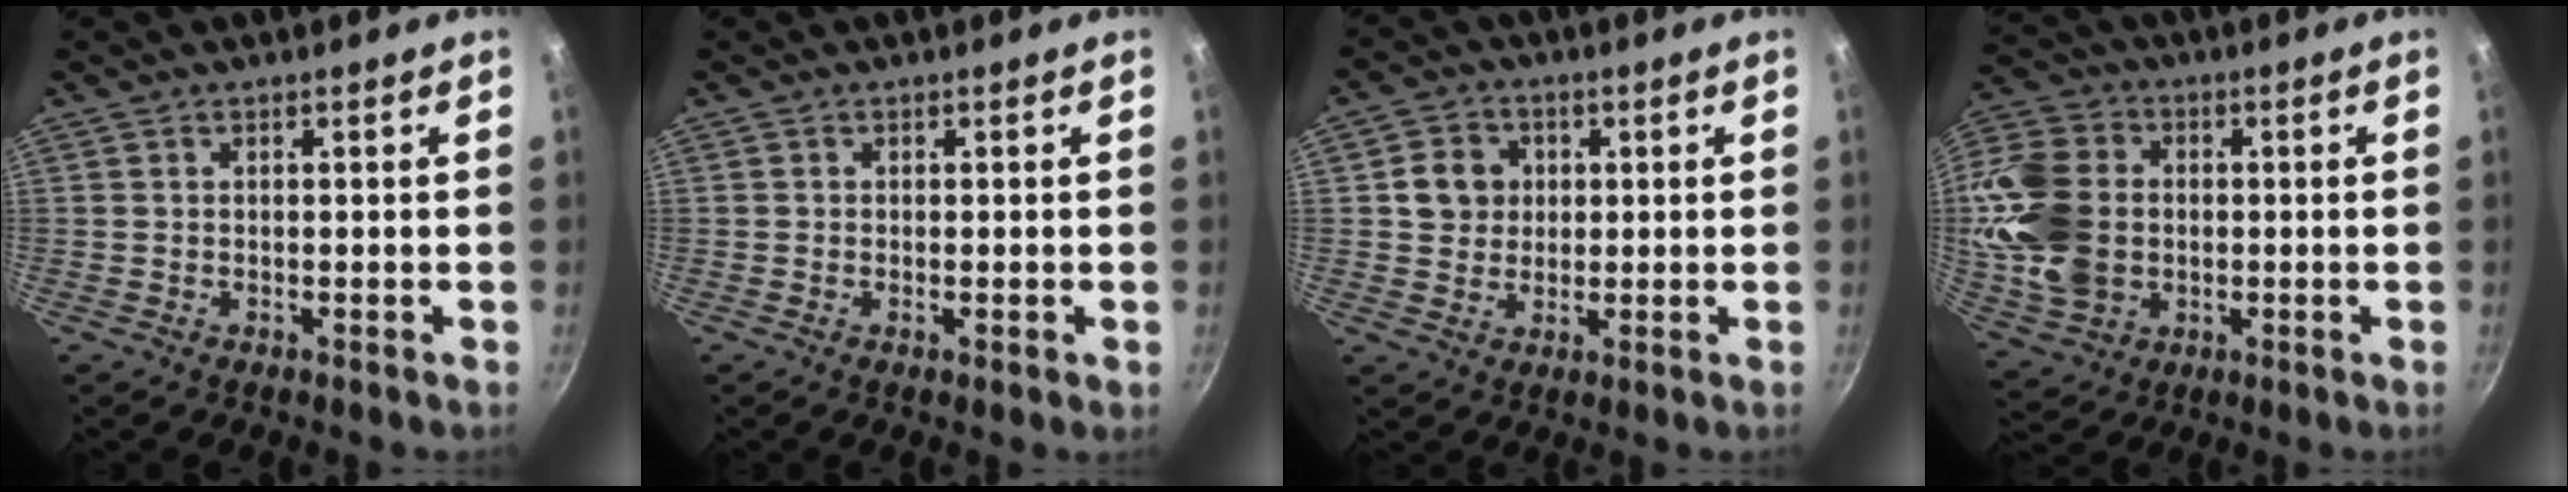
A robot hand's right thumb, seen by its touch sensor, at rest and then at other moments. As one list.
[{"total": 1.4, "force": [-0.2, 0.3, 1.3], "torque": [-0.026, -0.005, -0.004]}, {"total": 7.0, "force": [1.2, 6.3, 2.9], "torque": [-0.021, -0.001, 0.018]}, {"total": 19.8, "force": [-0.2, 15.0, 12.9], "torque": [-0.288, 0.010, 0.001]}]